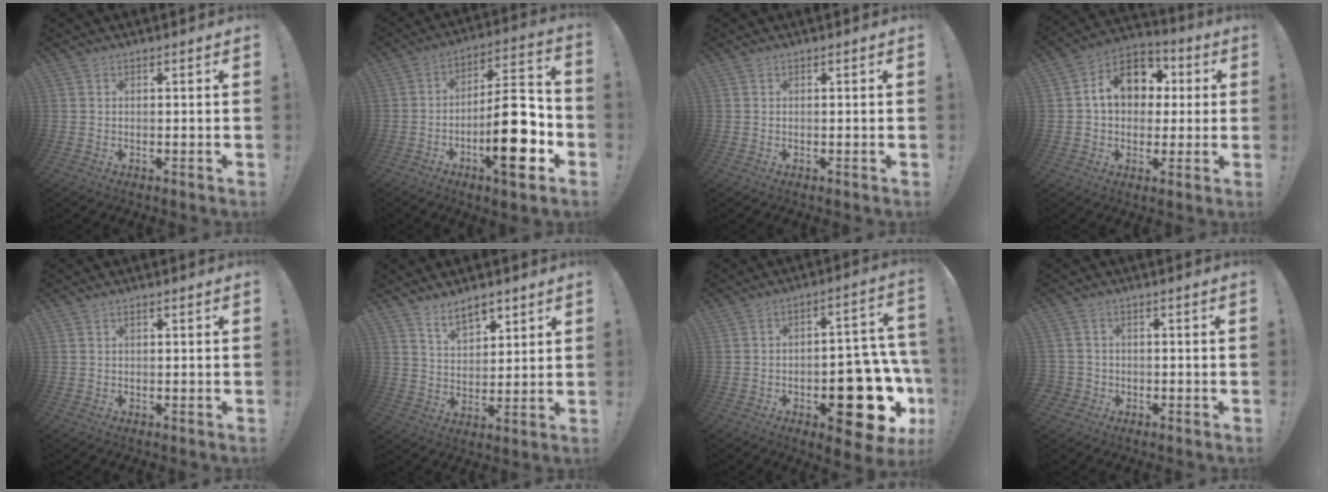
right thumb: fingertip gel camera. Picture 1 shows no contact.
{"total": 19.2, "force": [-6.5, 6.0, 17.1], "torque": [-0.249, 0.035, -0.100]}
{"total": 0.0}
{"total": 14.4, "force": [3.3, 11.1, 8.5], "torque": [-0.115, 0.005, 0.065]}
{"total": 0.6, "force": [0.2, 0.3, 0.5], "torque": [-0.011, 0.003, 0.004]}
{"total": 8.4, "force": [6.4, 4.1, 3.6], "torque": [-0.054, -0.035, 0.118]}
{"total": 21.2, "force": [-7.8, 10.2, 16.8], "torque": [-0.173, 0.049, -0.101]}
{"total": 3.1, "force": [-0.6, 2.9, 0.9], "torque": [-0.015, 0.006, -0.009]}